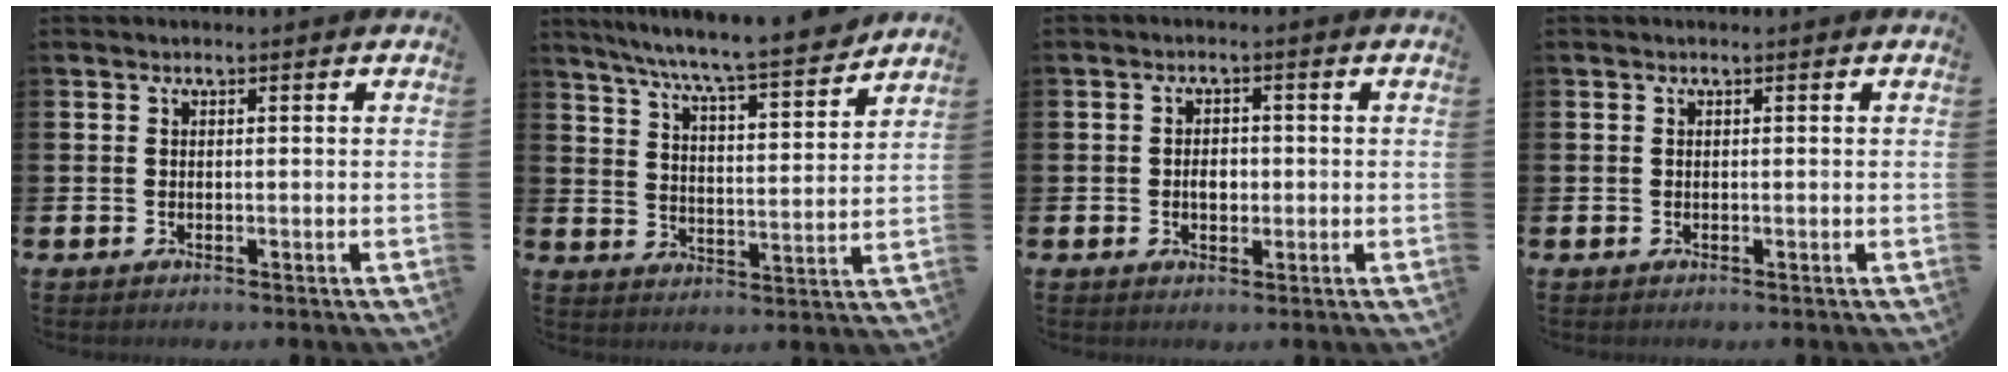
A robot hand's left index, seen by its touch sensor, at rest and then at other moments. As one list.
[{"total": 8.1, "force": [7.5, -0.1, 3.0], "torque": [-0.082, -0.056, 0.128]}, {"total": 2.5, "force": [-0.3, 1.7, 1.7], "torque": [-0.014, -0.002, -0.011]}, {"total": 0.0}]